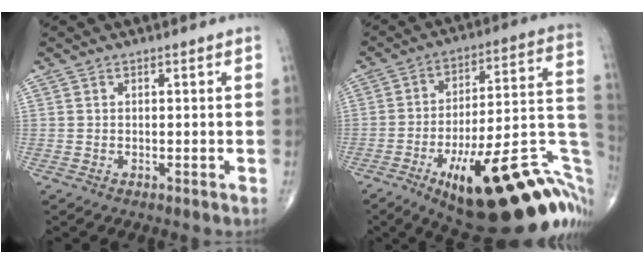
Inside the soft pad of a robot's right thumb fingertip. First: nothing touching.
{"total": 32.0, "force": [-12.0, 10.5, 27.7], "torque": [-0.303, 0.053, -0.164]}